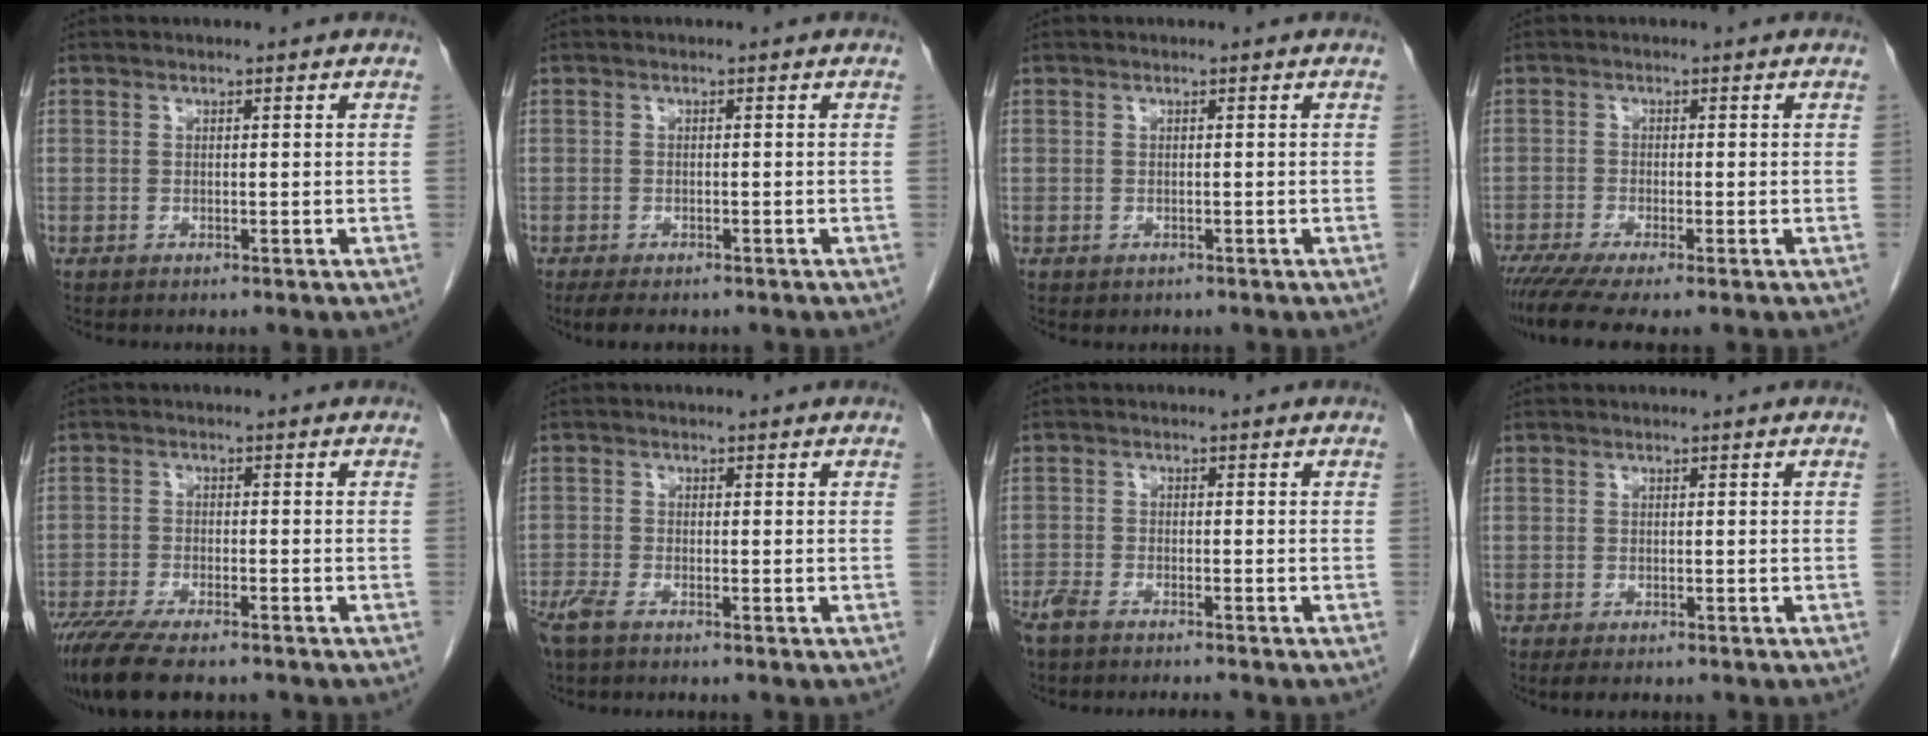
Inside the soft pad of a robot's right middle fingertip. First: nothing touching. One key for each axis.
{"total": 4.4, "fx": -3.4, "fy": 1.6, "fz": 2.3, "tx": -0.036, "ty": -0.010, "tz": -0.047}
{"total": 0.5, "fx": -0.3, "fy": 0.5, "fz": 0.1, "tx": -0.005, "ty": 0.002, "tz": 0.000}
{"total": 6.8, "fx": -5.1, "fy": 0.4, "fz": 4.5, "tx": -0.073, "ty": -0.016, "tz": -0.087}
{"total": 11.0, "fx": -8.8, "fy": 2.4, "fz": 6.1, "tx": -0.100, "ty": -0.019, "tz": -0.141}
{"total": 3.5, "fx": -2.7, "fy": 0.8, "fz": 2.1, "tx": -0.051, "ty": -0.009, "tz": -0.052}
{"total": 6.5, "fx": -5.8, "fy": 0.9, "fz": 3.0, "tx": -0.053, "ty": -0.009, "tz": -0.098}
{"total": 2.0, "fx": -1.5, "fy": 0.7, "fz": 1.1, "tx": -0.016, "ty": -0.004, "tz": -0.018}